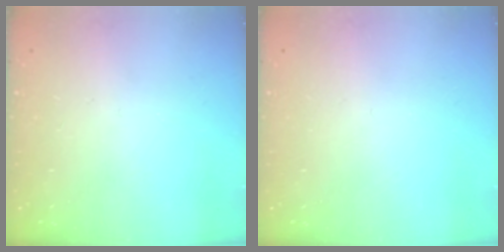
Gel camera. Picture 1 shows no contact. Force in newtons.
{"total": 0.0}